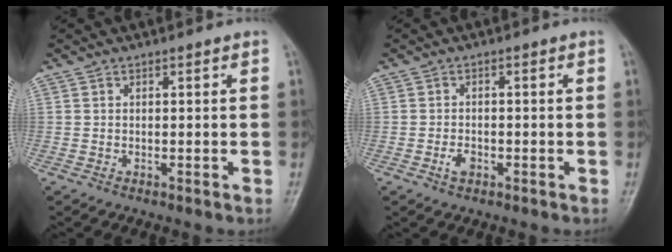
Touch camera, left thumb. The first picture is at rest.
{"total": 2.3, "force": [-1.0, 1.5, 1.5], "torque": [-0.023, 0.005, -0.020]}